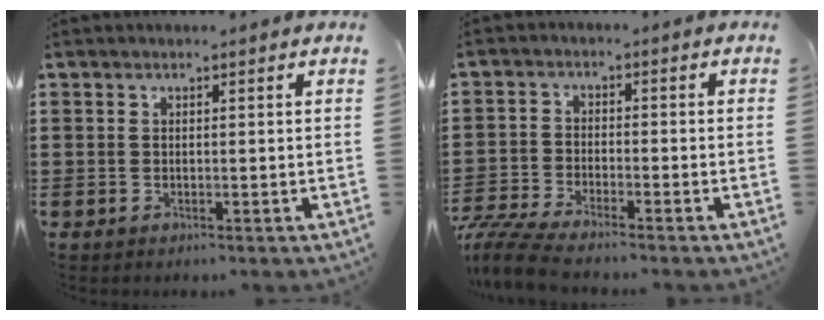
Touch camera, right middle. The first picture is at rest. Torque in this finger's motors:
{"motor_torque": [1.39, -0.75, 0.39, 0.17]}